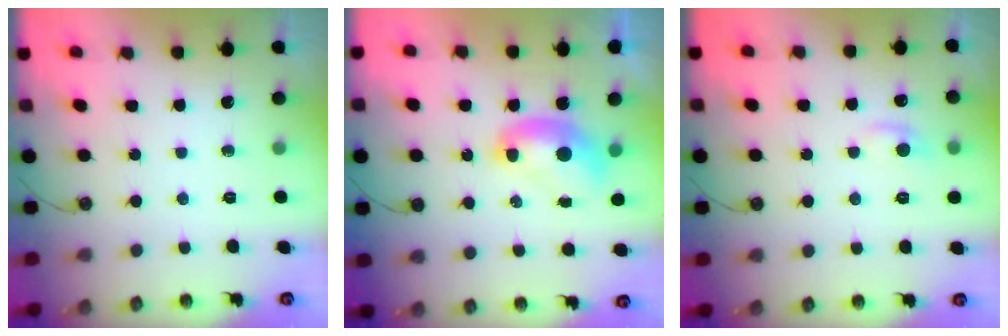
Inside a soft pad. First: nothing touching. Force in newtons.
{"total": 2.1, "press": 2.1, "slide": 0.2}
{"total": 0.6, "press": 0.3, "slide": 0.6}